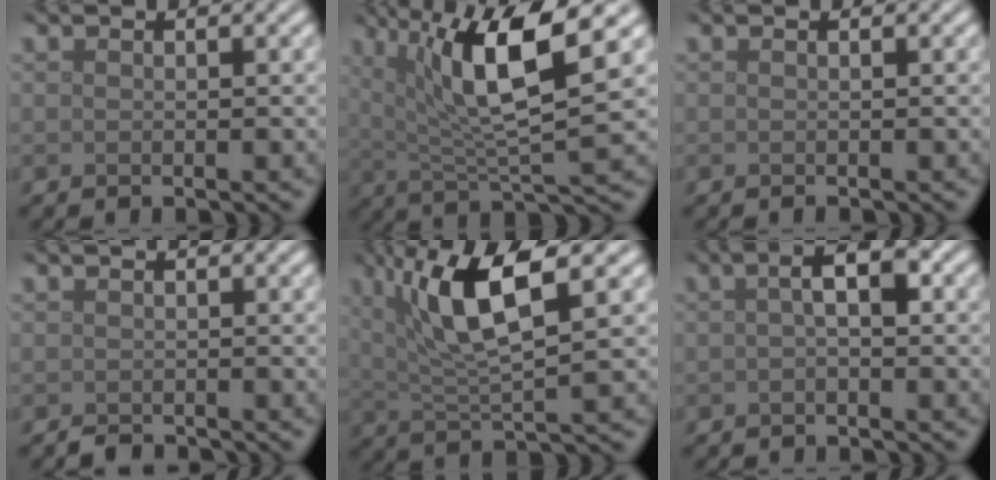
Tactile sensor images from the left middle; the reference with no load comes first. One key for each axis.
{"total": 9.3, "fx": 3.4, "fy": 2.2, "fz": 8.4, "tx": -0.136, "ty": 0.000, "tz": 0.061}
{"total": 0.0}
{"total": 0.7, "fx": -0.7, "fy": 0.2, "fz": 0.1, "tx": -0.002, "ty": -0.005, "tz": -0.015}
{"total": 7.7, "fx": 3.0, "fy": 1.8, "fz": 6.8, "tx": -0.123, "ty": 0.007, "tz": 0.052}
{"total": 2.7, "fx": 0.1, "fy": 0.8, "fz": 2.6, "tx": -0.042, "ty": 0.009, "tz": -0.004}